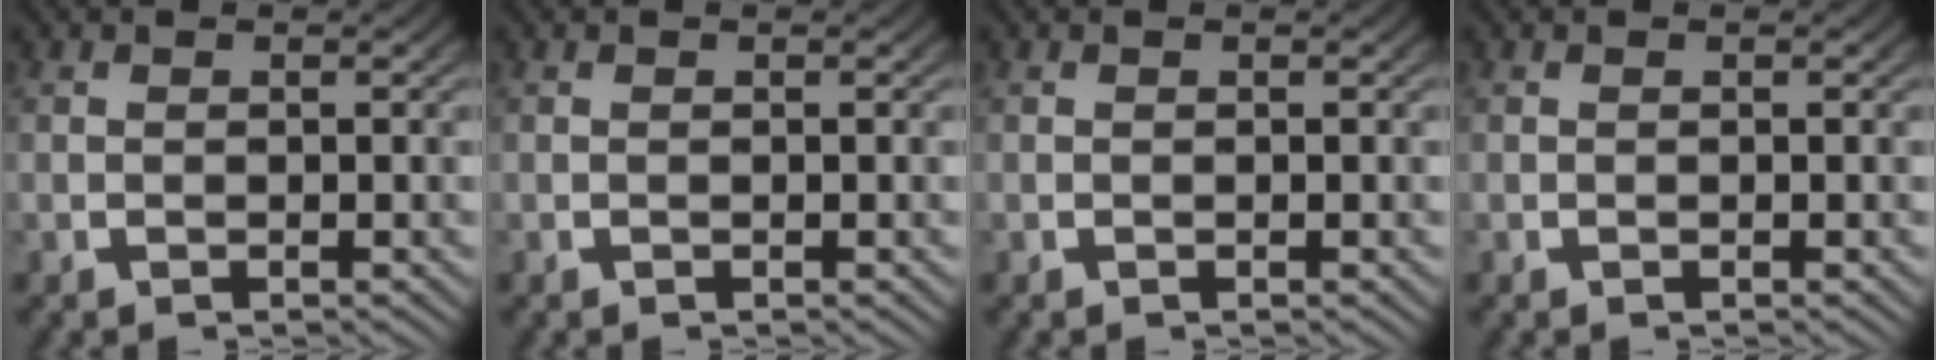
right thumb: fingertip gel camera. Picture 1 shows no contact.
{"total": 0.0}
{"total": 0.0}
{"total": 0.0}